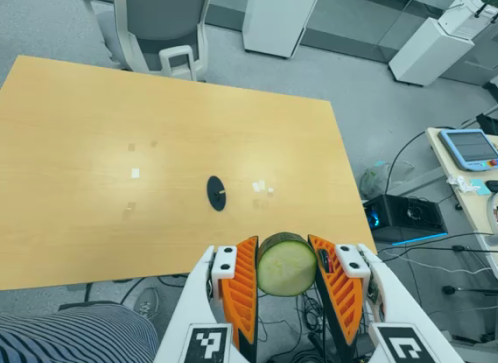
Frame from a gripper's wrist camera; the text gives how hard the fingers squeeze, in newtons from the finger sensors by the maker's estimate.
{"total": 11.2, "left": 10.7, "right": 11.8}